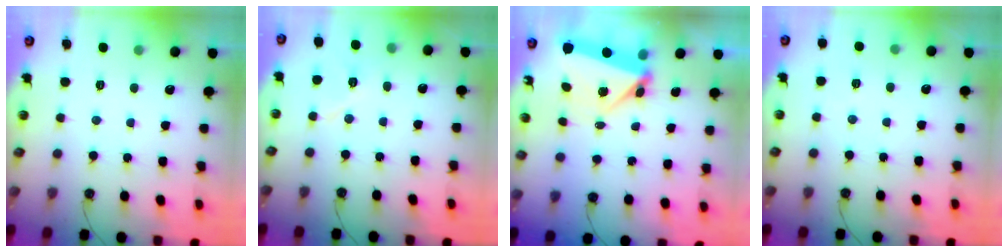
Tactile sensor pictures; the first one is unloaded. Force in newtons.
{"total": 11.7, "press": 4.9, "slide": 10.7}
{"total": 5.6, "press": 5.6, "slide": 0.2}
{"total": 10.2, "press": 2.1, "slide": 10.0}